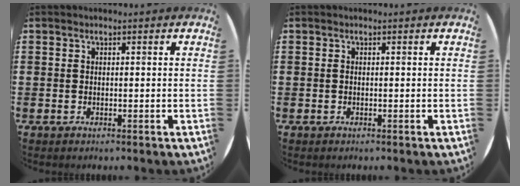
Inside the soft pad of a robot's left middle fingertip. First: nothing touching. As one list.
[{"total": 0.0}]